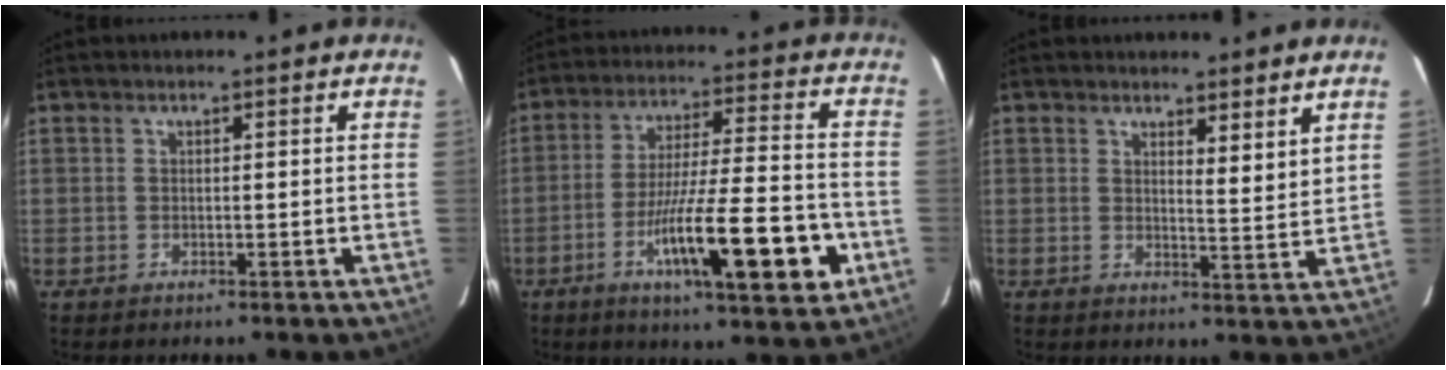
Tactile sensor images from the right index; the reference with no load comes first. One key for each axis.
{"total": 17.2, "fx": -6.5, "fy": 1.9, "fz": 15.8, "tx": -0.246, "ty": -0.006, "tz": -0.096}
{"total": 3.8, "fx": 3.2, "fy": 0.6, "fz": 2.1, "tx": -0.034, "ty": -0.024, "tz": 0.045}